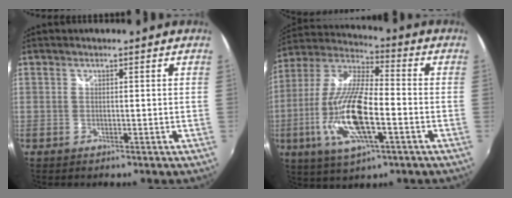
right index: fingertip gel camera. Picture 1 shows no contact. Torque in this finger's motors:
{"motor_torque": [2.14, 0.00, 1.05, 0.21]}